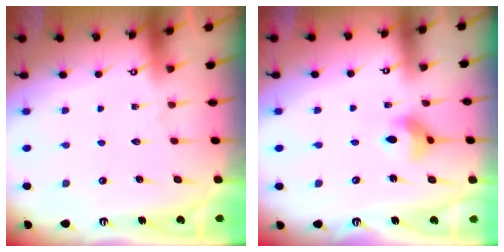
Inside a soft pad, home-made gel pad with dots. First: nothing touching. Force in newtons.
{"total": 7.5, "press": 7.4, "slide": 1.0}